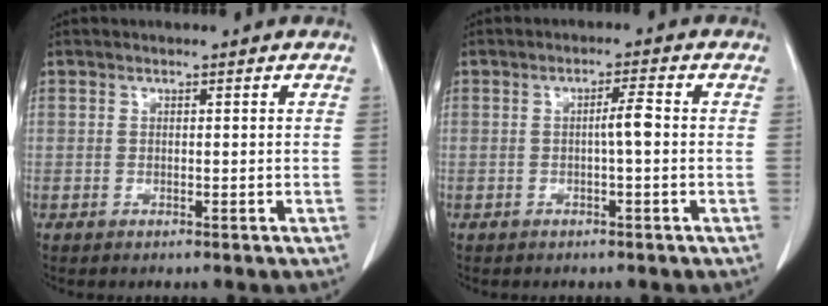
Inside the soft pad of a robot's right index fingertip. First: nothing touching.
{"total": 2.6, "force": [-0.2, 0.0, 2.6], "torque": [-0.042, 0.003, -0.004]}